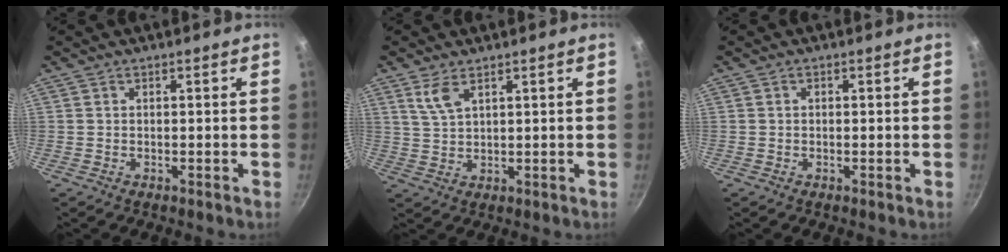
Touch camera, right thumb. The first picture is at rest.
{"total": 4.4, "force": [2.5, 2.0, 3.1], "torque": [-0.057, -0.013, 0.055]}
{"total": 0.7, "force": [0.0, 0.6, 0.3], "torque": [-0.003, 0.005, -0.001]}